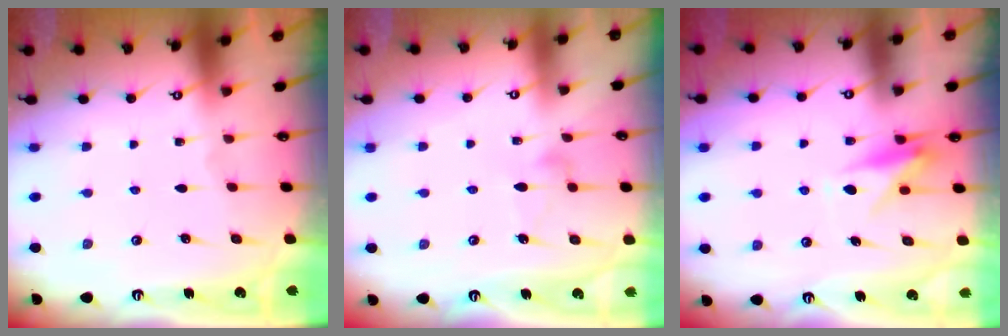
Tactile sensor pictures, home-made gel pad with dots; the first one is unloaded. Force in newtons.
{"total": 7.1, "press": 7.1, "slide": 0.3}
{"total": 8.2, "press": 8.2, "slide": 0.6}